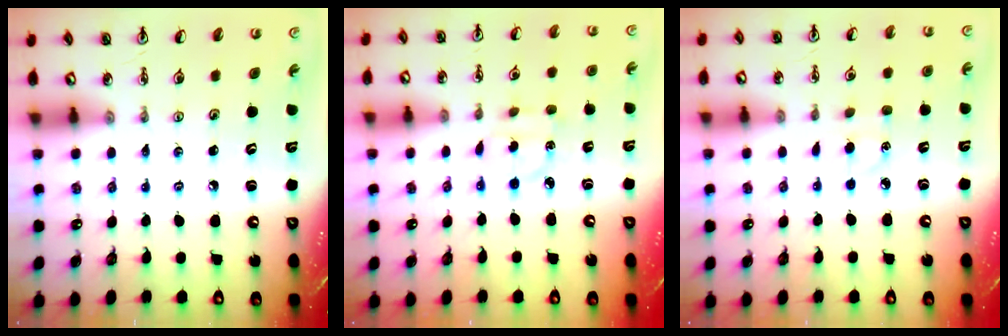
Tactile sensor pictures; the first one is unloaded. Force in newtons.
{"total": 3.0, "press": 2.9, "slide": 0.6}
{"total": 3.6, "press": 3.6, "slide": 0.4}